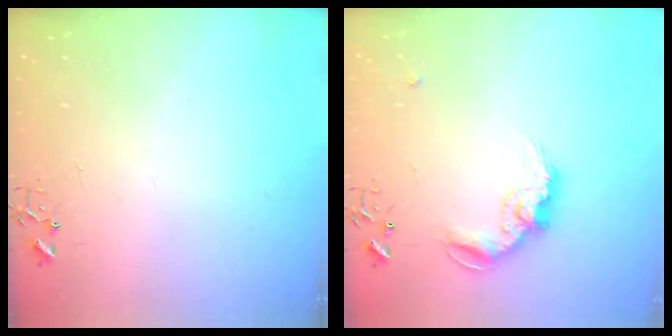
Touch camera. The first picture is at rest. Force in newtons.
{"total": 12.7, "press": 12.7, "slide": 0.5}